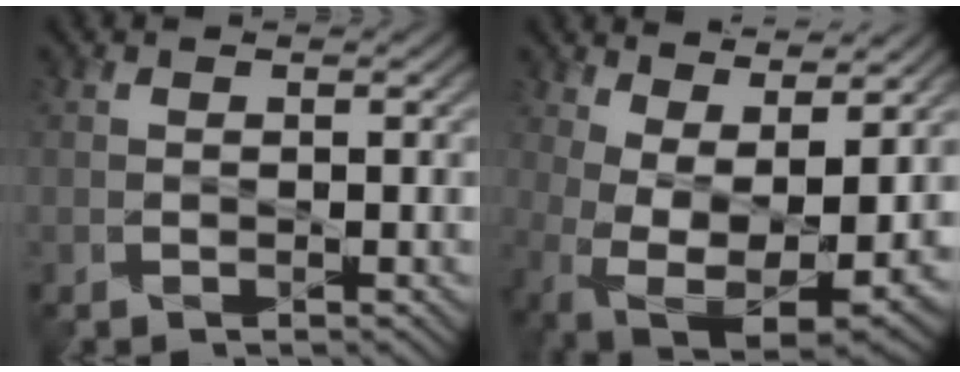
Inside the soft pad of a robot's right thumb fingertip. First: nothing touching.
{"total": 11.4, "force": [2.7, 5.6, 9.5], "torque": [-0.182, -0.017, 0.069]}